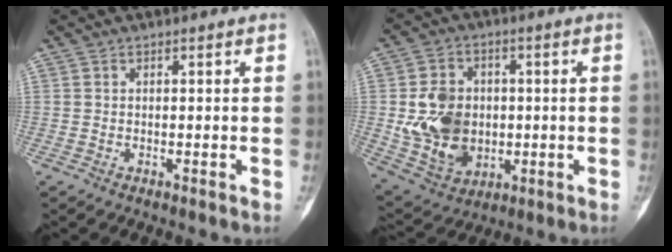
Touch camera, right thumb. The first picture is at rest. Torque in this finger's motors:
{"motor_torque": [1.85, 1.67, 1.44, 0.16, 0.10]}